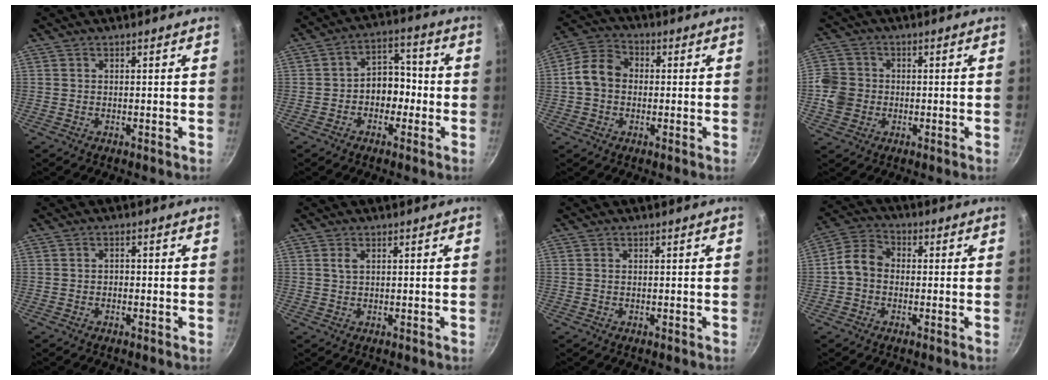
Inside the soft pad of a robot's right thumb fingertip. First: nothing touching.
{"total": 8.0, "force": [-1.5, 5.9, 5.3], "torque": [-0.040, 0.037, -0.037]}
{"total": 8.4, "force": [-0.1, 6.6, 5.1], "torque": [-0.087, 0.028, -0.014]}
{"total": 6.7, "force": [-1.0, 6.0, 2.9], "torque": [-0.046, 0.012, -0.023]}
{"total": 1.0, "force": [-0.3, 0.8, 0.5], "torque": [0.004, 0.005, -0.009]}
{"total": 1.4, "force": [0.6, 0.8, 1.1], "torque": [-0.025, 0.003, 0.014]}
{"total": 0.0}
{"total": 7.2, "force": [-0.6, 5.7, 4.4], "torque": [-0.071, 0.027, -0.025]}